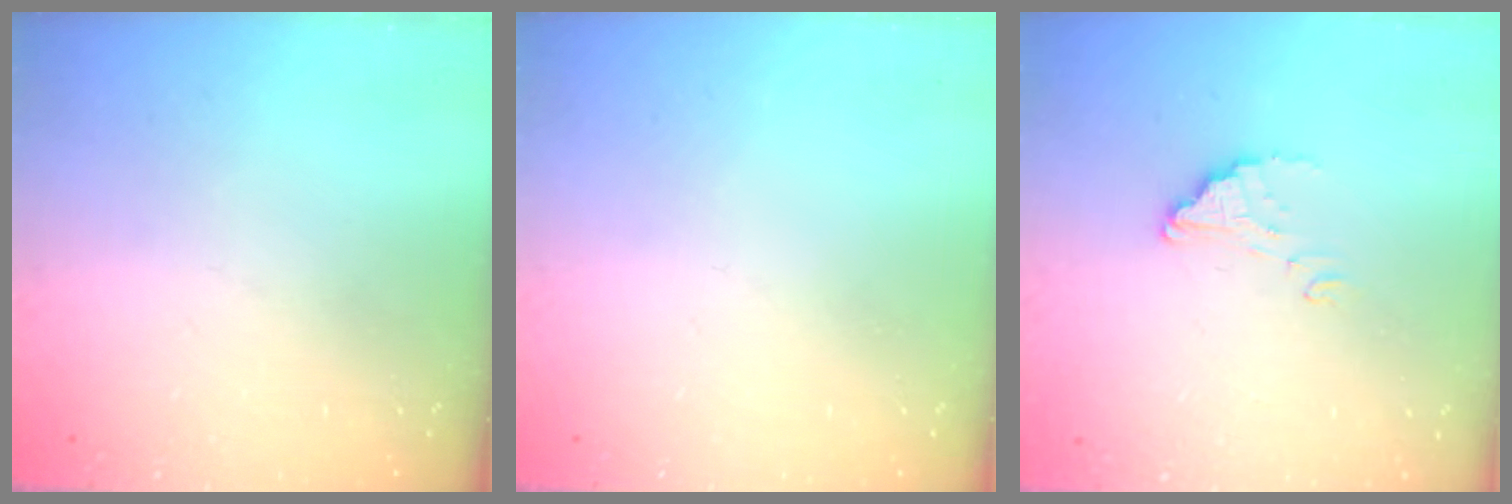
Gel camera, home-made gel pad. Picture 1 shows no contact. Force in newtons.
{"total": 0.0}
{"total": 1.8, "press": 1.8, "slide": 0.0}